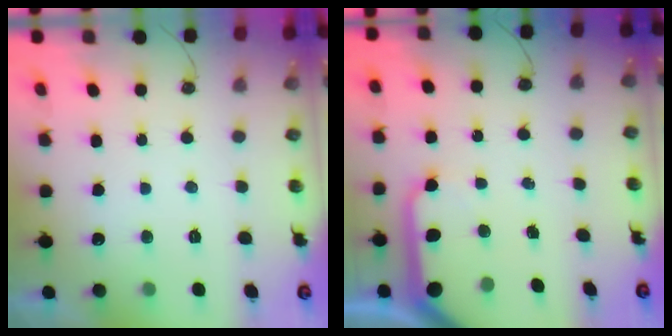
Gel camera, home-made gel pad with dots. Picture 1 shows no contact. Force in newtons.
{"total": 12.7, "press": 12.7, "slide": 1.4}